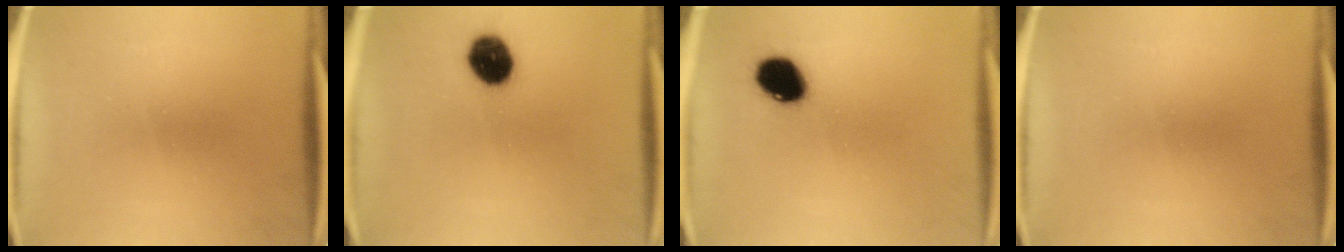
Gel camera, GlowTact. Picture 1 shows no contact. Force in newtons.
{"total": 9.6}
{"total": 8.9}
{"total": 0.0}